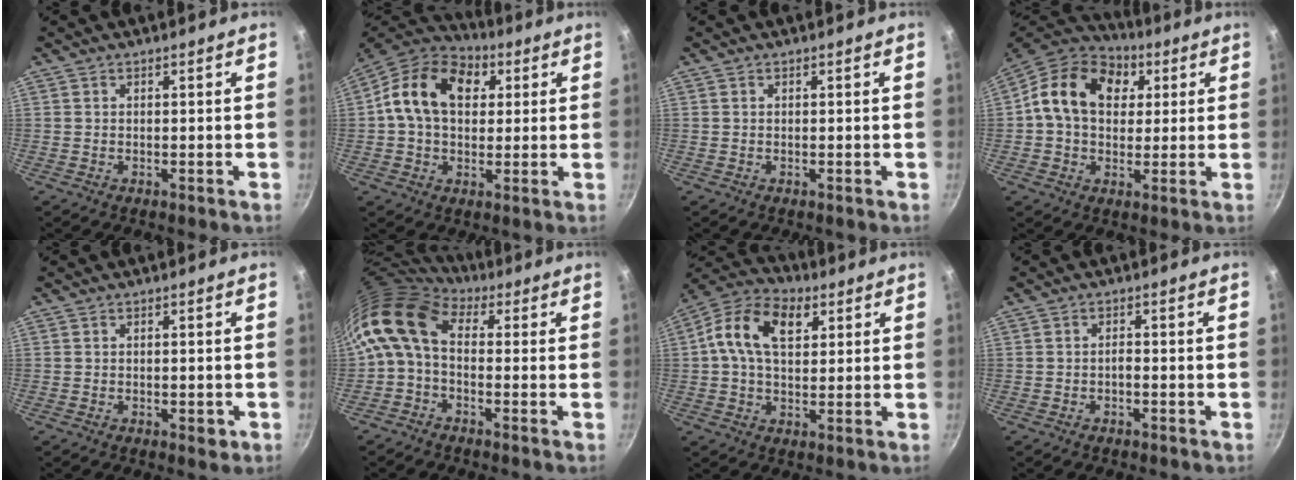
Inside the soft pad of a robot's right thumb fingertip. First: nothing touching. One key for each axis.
{"total": 16.3, "fx": 4.0, "fy": 11.6, "fz": 10.6, "tx": -0.161, "ty": 0.018, "tz": 0.050}
{"total": 0.0}
{"total": 17.2, "fx": 4.5, "fy": 12.8, "fz": 10.5, "tx": -0.161, "ty": 0.018, "tz": 0.060}
{"total": 2.1, "fx": -0.7, "fy": 1.0, "fz": 1.6, "tx": -0.021, "ty": 0.001, "tz": -0.007}
{"total": 10.6, "fx": 0.5, "fy": 6.8, "fz": 8.0, "tx": -0.155, "ty": 0.027, "tz": -0.012}
{"total": 12.9, "fx": 3.8, "fy": 8.1, "fz": 9.3, "tx": -0.150, "ty": 0.013, "tz": 0.049}
{"total": 1.1, "fx": -0.7, "fy": 0.5, "fz": 0.8, "tx": -0.010, "ty": 0.011, "tz": -0.012}